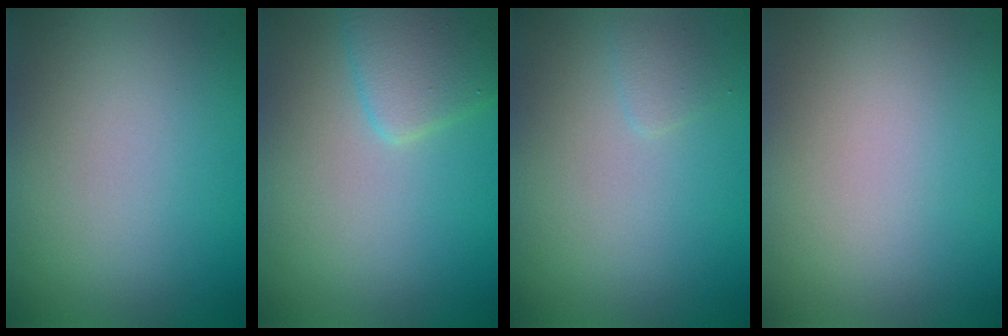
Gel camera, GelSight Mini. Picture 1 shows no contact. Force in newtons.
{"total": 2.8, "press": 2.8, "slide": 0.1}
{"total": 0.7, "press": 0.7, "slide": 0.0}
{"total": 0.0}